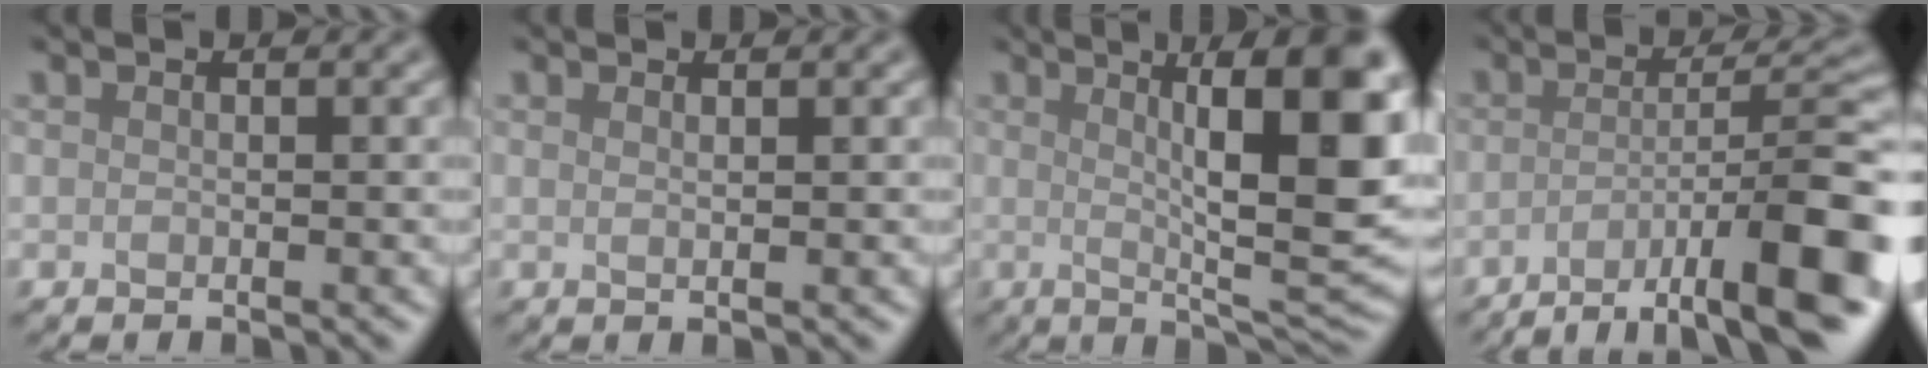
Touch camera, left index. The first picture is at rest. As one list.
[{"total": 0.8, "force": [0.5, 0.3, 0.6], "torque": [-0.004, -0.001, 0.004]}, {"total": 14.3, "force": [2.6, 3.7, 13.6], "torque": [-0.163, 0.003, 0.044]}, {"total": 10.4, "force": [-5.0, 2.4, 8.8], "torque": [-0.117, 0.005, -0.077]}]